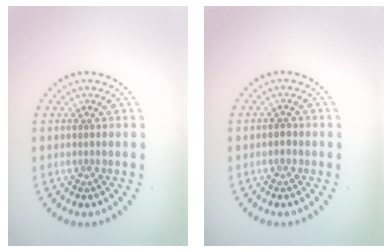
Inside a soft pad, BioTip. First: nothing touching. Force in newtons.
{"total": 0.9, "press": 0.9, "slide": 0.1}